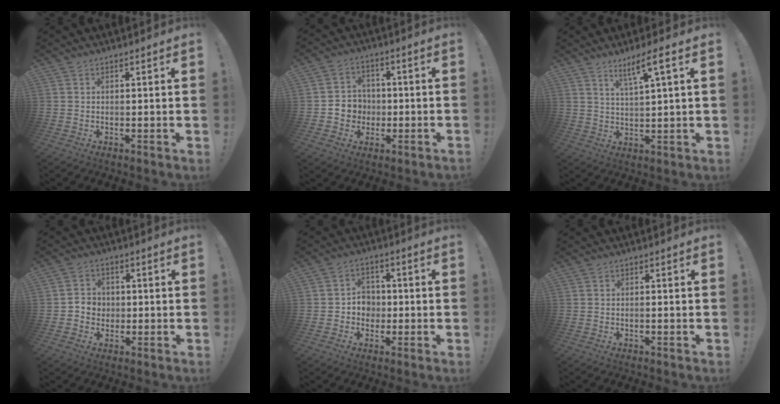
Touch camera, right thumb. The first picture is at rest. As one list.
[{"total": 6.9, "force": [-1.7, 6.6, 1.3], "torque": [-0.021, 0.012, -0.028]}, {"total": 6.8, "force": [3.9, 0.3, 5.5], "torque": [-0.093, -0.014, 0.059]}, {"total": 4.7, "force": [-0.8, 4.4, 1.5], "torque": [-0.016, 0.008, -0.015]}, {"total": 5.8, "force": [-0.8, 5.5, 1.9], "torque": [-0.030, 0.007, -0.011]}, {"total": 0.6, "force": [-0.5, -0.1, 0.3], "torque": [-0.008, 0.000, -0.008]}]